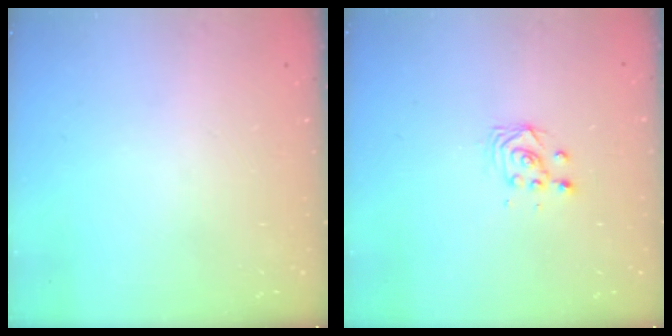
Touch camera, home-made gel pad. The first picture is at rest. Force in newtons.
{"total": 2.9, "press": 2.9, "slide": 0.1}